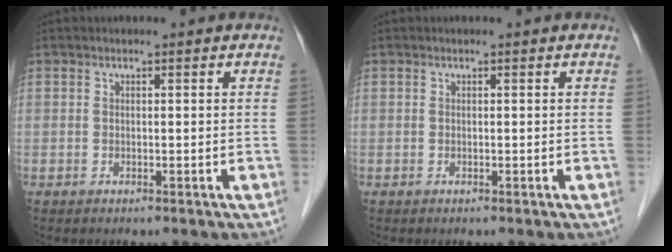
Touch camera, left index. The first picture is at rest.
{"total": 0.0}